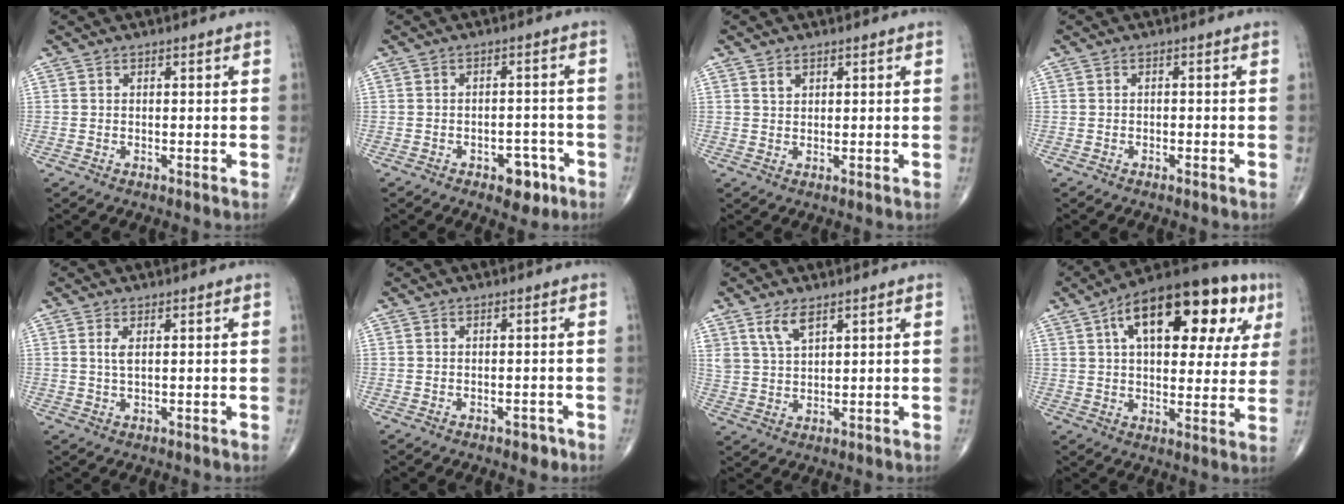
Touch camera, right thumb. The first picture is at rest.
{"total": 5.4, "force": [-2.9, 3.1, 3.2], "torque": [-0.019, 0.021, -0.036]}
{"total": 1.6, "force": [1.0, 1.0, 0.8], "torque": [-0.008, -0.003, 0.019]}
{"total": 0.5, "force": [-0.3, 0.3, 0.3], "torque": [-0.002, 0.002, -0.008]}
{"total": 2.0, "force": [0.6, 0.6, 1.8], "torque": [-0.043, -0.003, 0.017]}
{"total": 1.7, "force": [-1.1, 1.1, 0.8], "torque": [-0.002, 0.005, -0.013]}
{"total": 4.7, "force": [3.0, 1.9, 3.0], "torque": [-0.058, -0.015, 0.065]}
{"total": 23.5, "force": [9.1, 11.4, 18.4], "torque": [-0.242, 0.020, 0.132]}